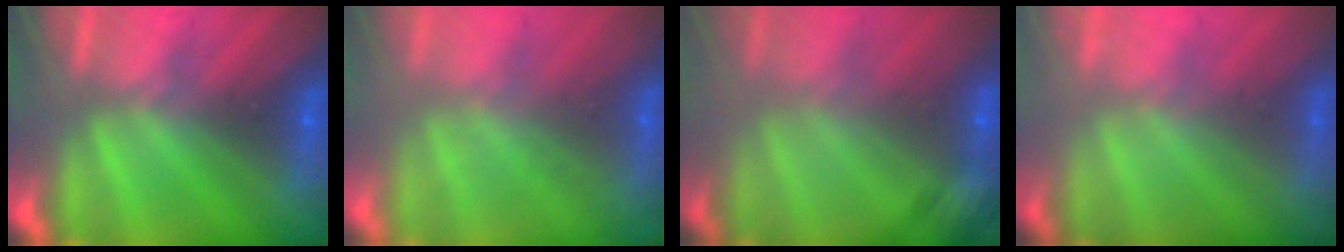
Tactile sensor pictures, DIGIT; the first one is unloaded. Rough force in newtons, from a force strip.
{"total": 1.7}
{"total": 3.1}
{"total": 1.8}